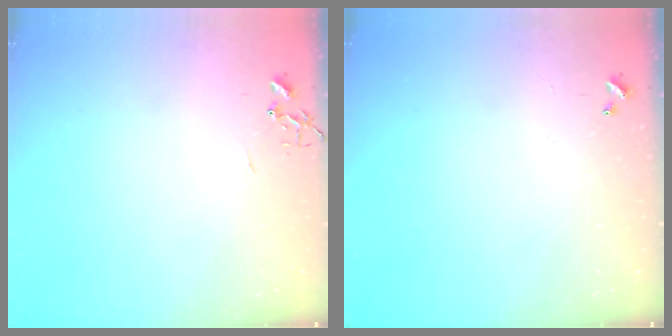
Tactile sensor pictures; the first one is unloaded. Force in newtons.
{"total": 0.0}